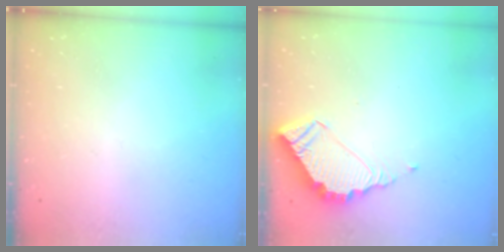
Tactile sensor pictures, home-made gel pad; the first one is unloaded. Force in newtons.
{"total": 6.5, "press": 6.5, "slide": 0.1}